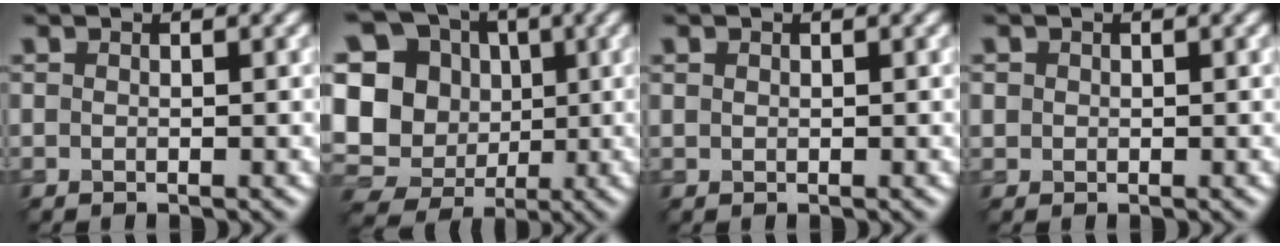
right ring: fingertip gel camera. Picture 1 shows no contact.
{"total": 15.7, "force": [0.0, 14.3, 6.4], "torque": [-0.161, 0.015, -0.024]}
{"total": 0.6, "force": [0.2, 0.5, 0.2], "torque": [-0.006, -0.003, 0.005]}
{"total": 0.8, "force": [0.1, 0.7, 0.1], "torque": [0.000, -0.005, 0.002]}